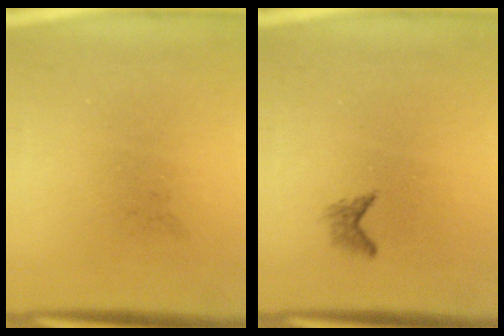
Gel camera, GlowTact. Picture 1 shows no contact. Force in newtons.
{"total": 1.0}